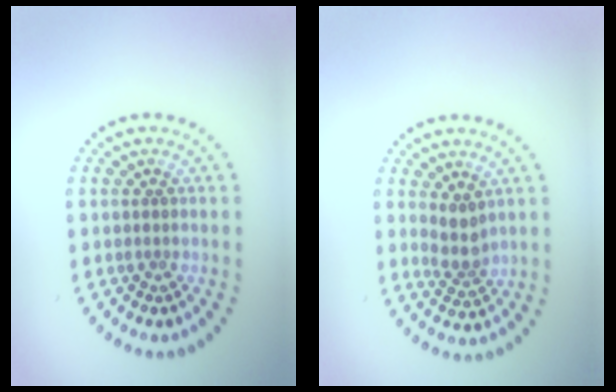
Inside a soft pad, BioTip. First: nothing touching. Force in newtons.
{"total": 2.2, "press": 1.7, "slide": 1.3}